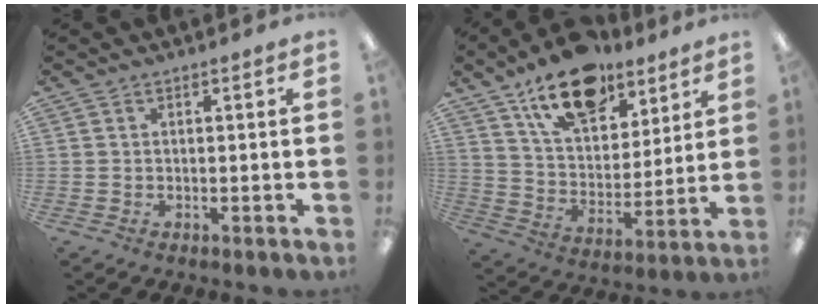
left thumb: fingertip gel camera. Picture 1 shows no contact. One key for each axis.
{"total": 17.7, "fx": 12.6, "fy": 9.1, "fz": 8.5, "tx": -0.141, "ty": -0.067, "tz": 0.225}